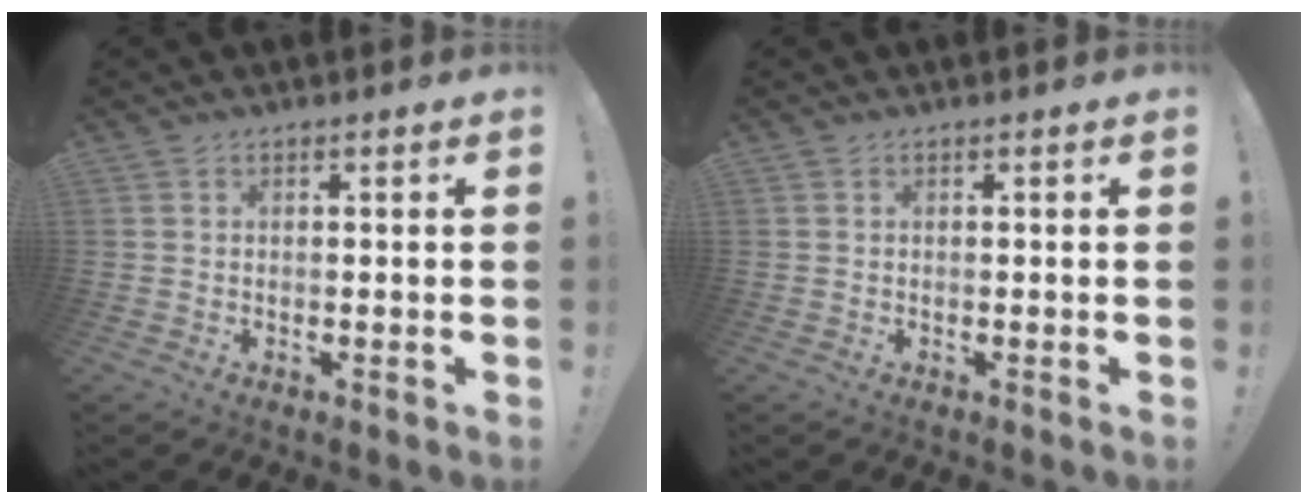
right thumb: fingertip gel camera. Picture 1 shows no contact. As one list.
[{"total": 0.0}]